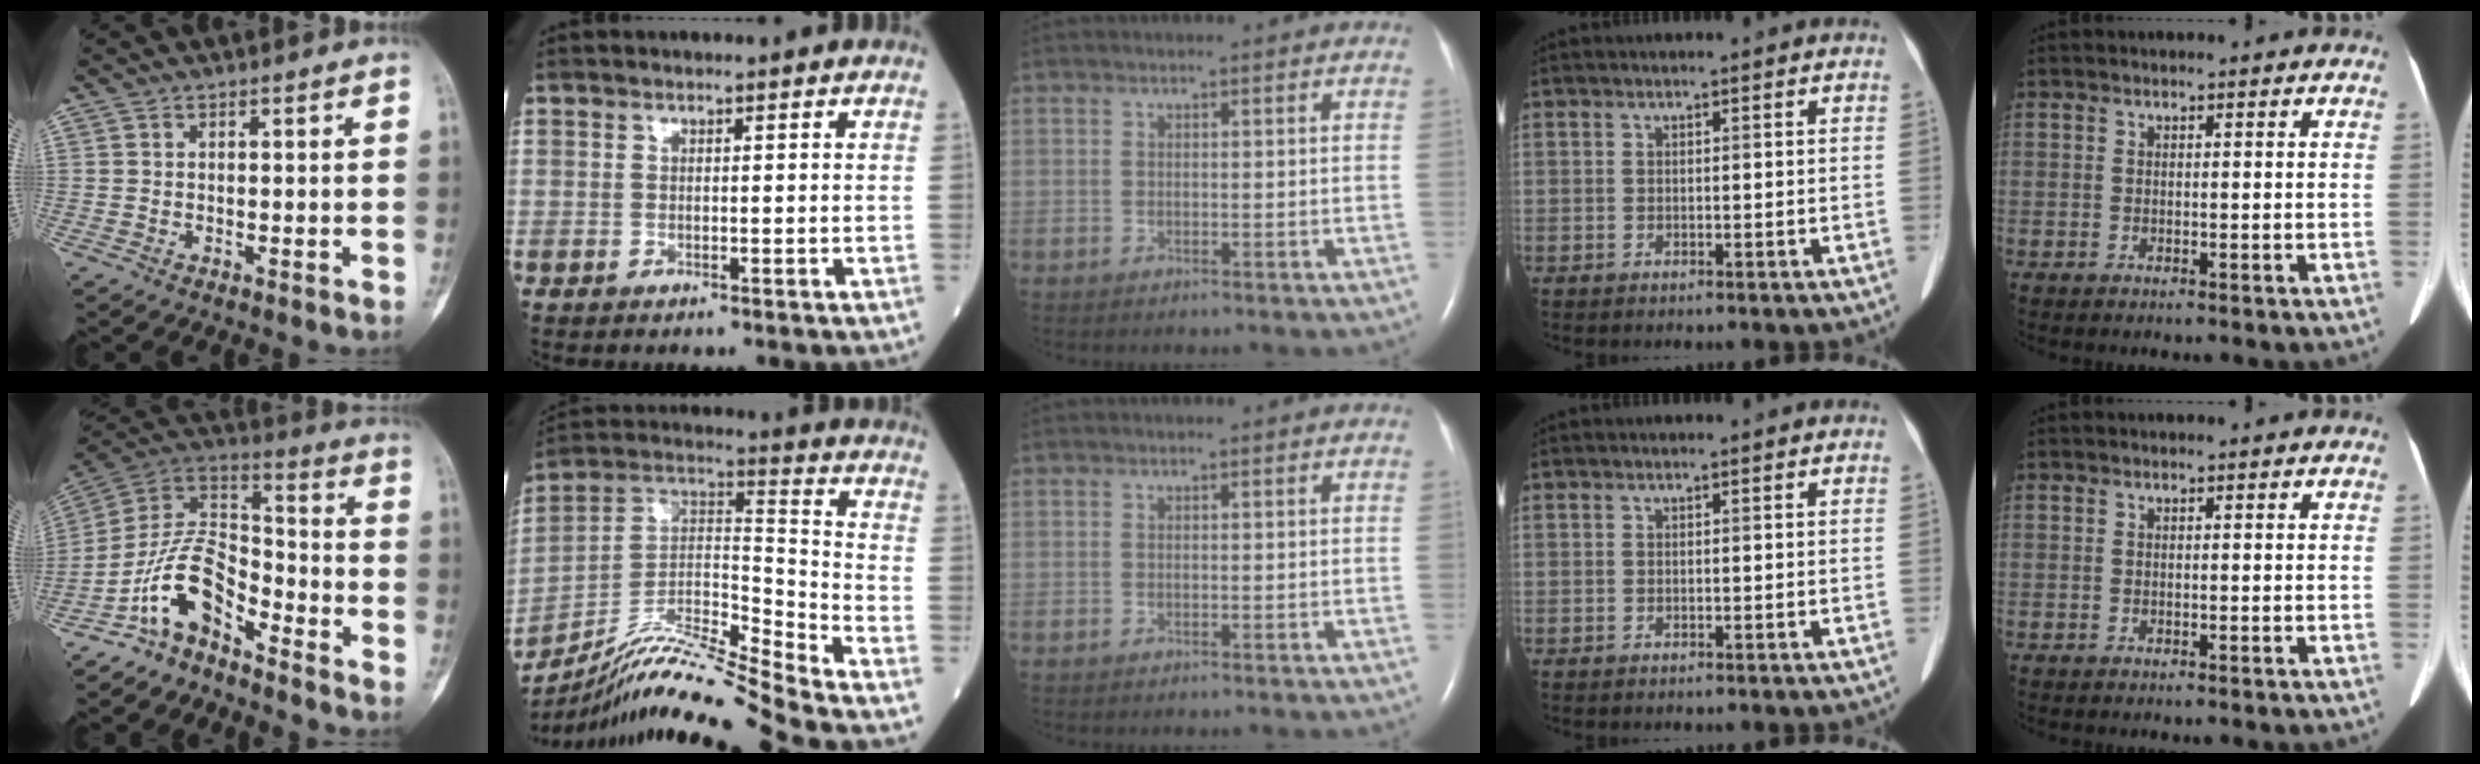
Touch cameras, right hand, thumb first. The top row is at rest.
{"thumb": {"total": 12.6, "force": [-8.2, 6.2, 7.4], "torque": [-0.126, 0.095, -0.165]}, "index": {"total": 17.8, "force": [-15.9, -2.1, 7.9], "torque": [-0.151, 0.019, -0.287]}}